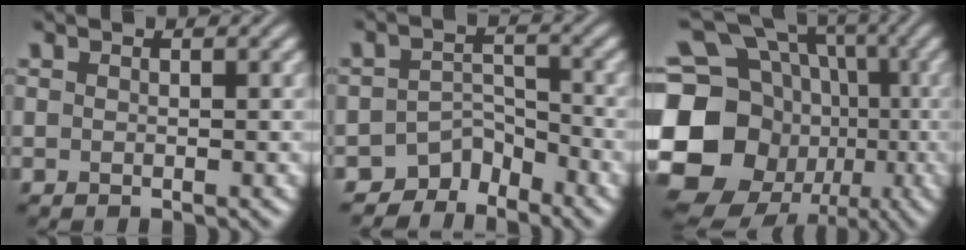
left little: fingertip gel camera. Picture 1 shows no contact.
{"total": 4.1, "force": [-3.6, 1.8, 0.5], "torque": [0.008, 0.004, -0.063]}
{"total": 22.3, "force": [-4.4, 19.6, 9.6], "torque": [-0.204, -0.005, -0.112]}